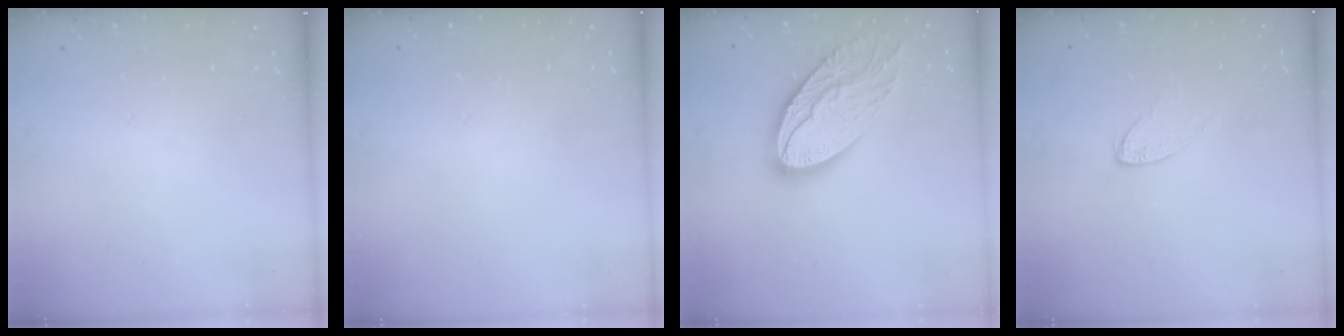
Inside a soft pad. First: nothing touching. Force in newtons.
{"total": 0.0}
{"total": 19.0, "press": 18.9, "slide": 1.5}
{"total": 6.6, "press": 6.5, "slide": 0.4}